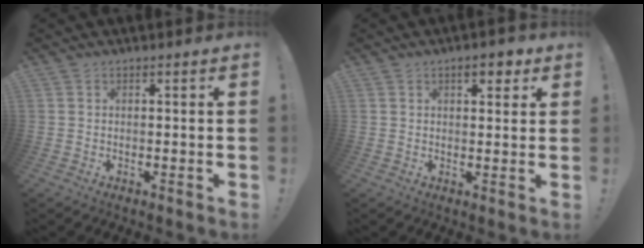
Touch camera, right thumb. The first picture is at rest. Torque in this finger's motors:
{"motor_torque": [-0.52, 0.55, 0.42, 0.38, 0.05]}